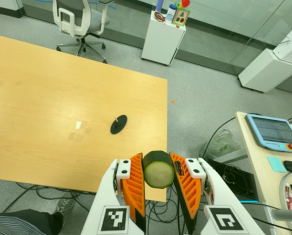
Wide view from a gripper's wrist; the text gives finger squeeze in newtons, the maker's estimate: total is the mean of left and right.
{"total": 10.3, "left": 10.2, "right": 10.5}